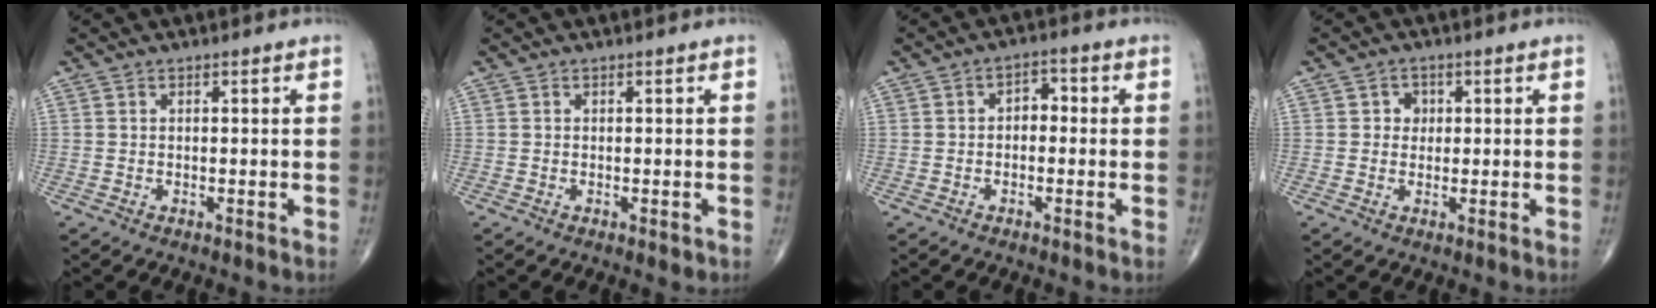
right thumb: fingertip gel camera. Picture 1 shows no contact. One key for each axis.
{"total": 0.7, "fx": -0.3, "fy": 0.4, "fz": 0.5, "tx": -0.005, "ty": -0.002, "tz": -0.003}
{"total": 3.4, "fx": -0.2, "fy": 2.3, "fz": 2.5, "tx": -0.017, "ty": 0.016, "tz": -0.014}
{"total": 2.5, "fx": 0.4, "fy": 2.3, "fz": 1.0, "tx": 0.003, "ty": 0.003, "tz": 0.002}